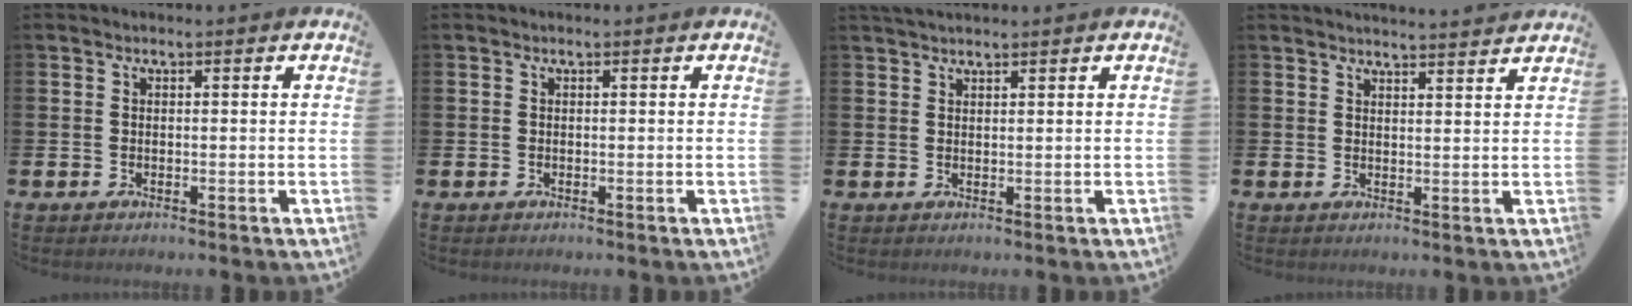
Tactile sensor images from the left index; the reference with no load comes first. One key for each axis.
{"total": 0.0}
{"total": 1.8, "fx": 1.7, "fy": 0.3, "fz": 0.4, "tx": -0.005, "ty": 0.001, "tz": 0.031}
{"total": 3.1, "fx": 3.1, "fy": -0.3, "fz": 0.0, "tx": 0.008, "ty": -0.026, "tz": 0.054}